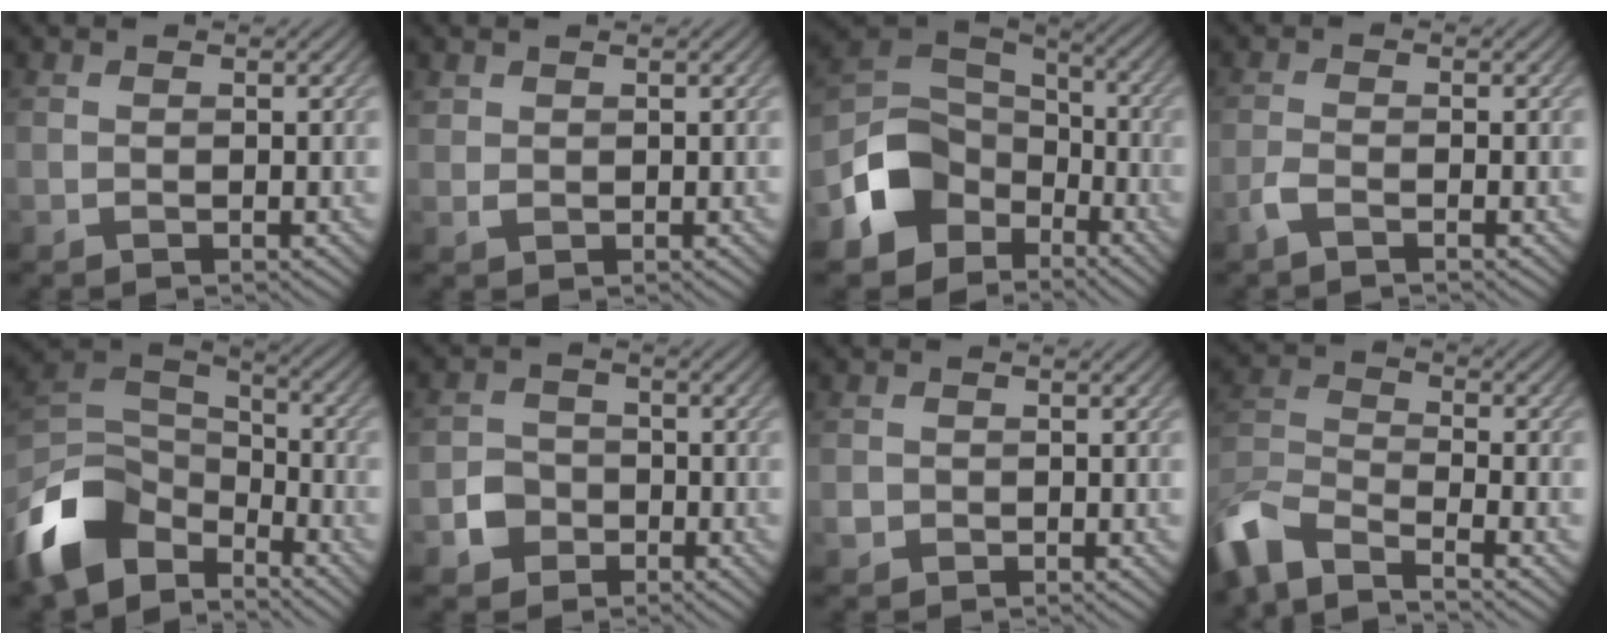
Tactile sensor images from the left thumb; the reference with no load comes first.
{"total": 1.0, "force": [0.7, 0.6, 0.2], "torque": [-0.006, 0.001, 0.016]}
{"total": 10.9, "force": [-4.9, 8.2, 5.4], "torque": [-0.135, -0.018, -0.100]}
{"total": 1.7, "force": [-1.3, 0.1, 1.2], "torque": [-0.031, 0.001, -0.033]}
{"total": 12.8, "force": [-7.4, 7.6, 7.1], "torque": [-0.198, -0.014, -0.143]}
{"total": 3.6, "force": [-1.6, 3.0, 1.1], "torque": [-0.023, 0.002, -0.035]}
{"total": 1.0, "force": [-0.2, 0.9, 0.2], "torque": [-0.001, -0.001, -0.006]}
{"total": 9.2, "force": [-7.3, 2.7, 5.0], "torque": [-0.117, -0.009, -0.156]}